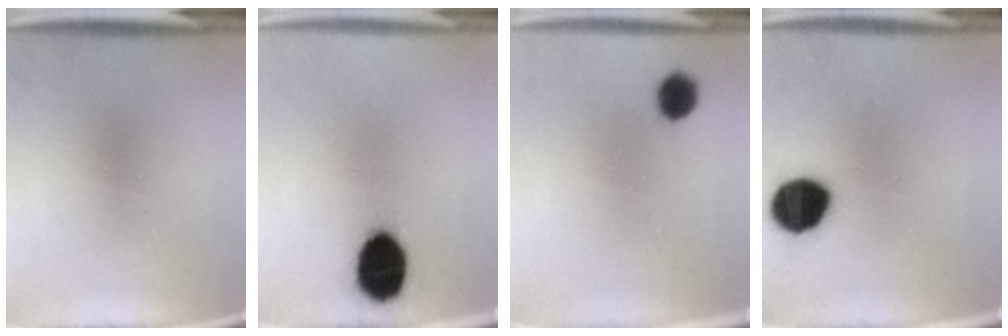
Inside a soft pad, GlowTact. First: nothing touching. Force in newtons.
{"total": 13.5}
{"total": 4.7}
{"total": 11.5}